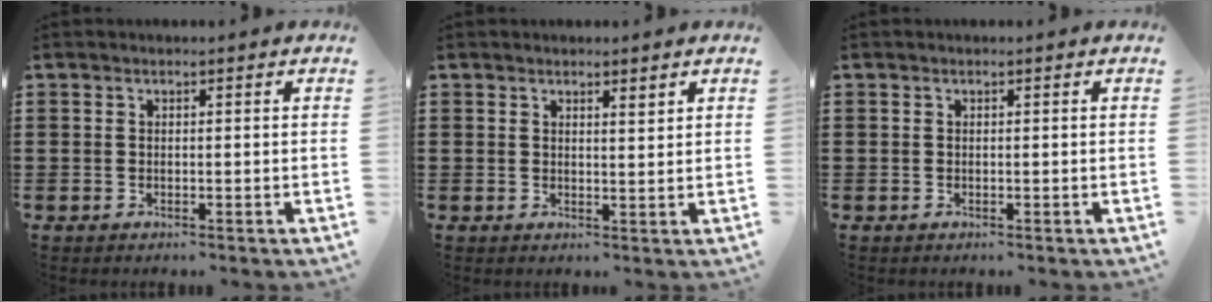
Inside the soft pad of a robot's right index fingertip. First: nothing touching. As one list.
[{"total": 1.5, "force": [1.3, 0.1, 0.8], "torque": [-0.015, 0.001, 0.025]}, {"total": 0.0}]